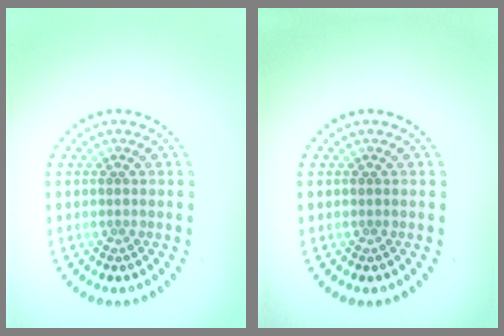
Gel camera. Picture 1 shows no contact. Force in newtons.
{"total": 0.0}